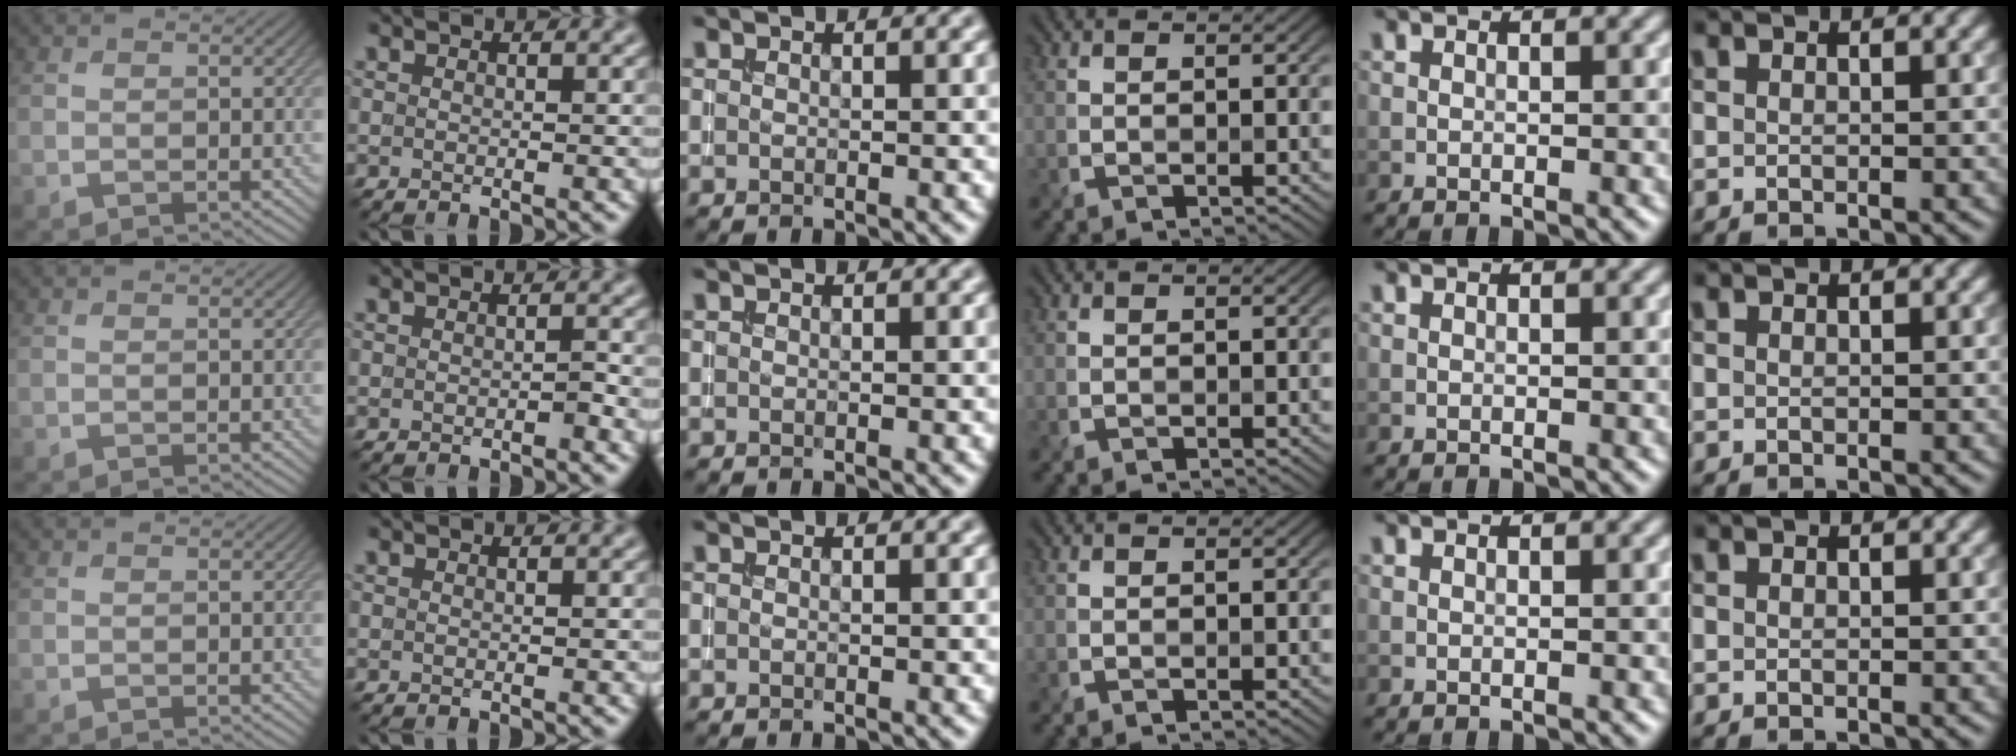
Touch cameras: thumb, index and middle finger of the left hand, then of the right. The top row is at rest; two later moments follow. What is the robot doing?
{"motion": "extract", "object": "drawer"}